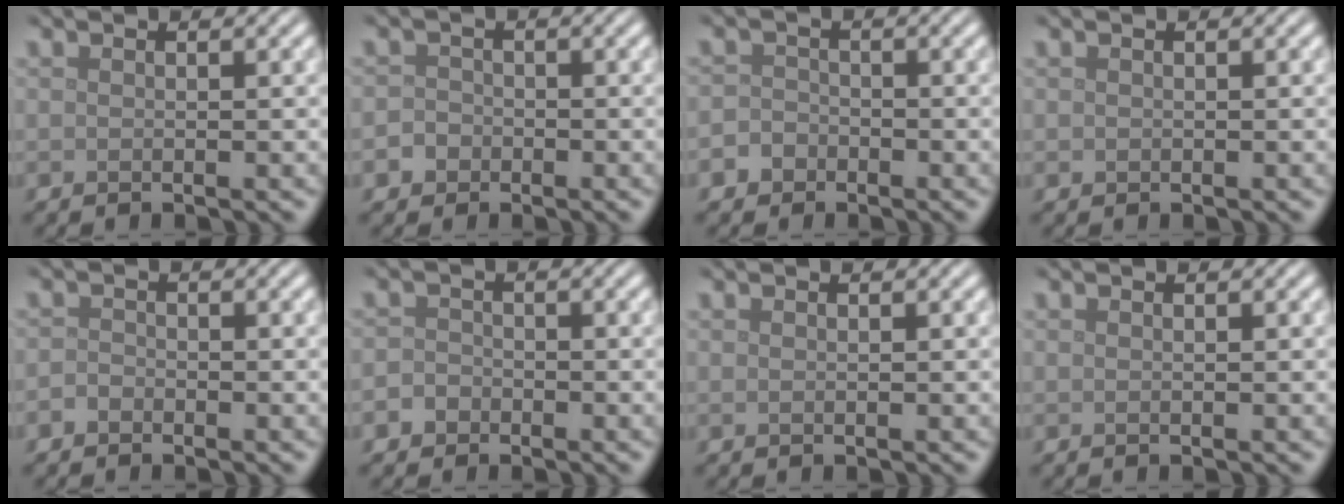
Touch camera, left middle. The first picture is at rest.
{"total": 2.0, "force": [-0.9, 1.7, 0.4], "torque": [0.008, 0.006, -0.023]}
{"total": 2.3, "force": [-1.3, 1.8, 0.5], "torque": [0.010, 0.005, -0.029]}
{"total": 0.0}
{"total": 1.0, "force": [-0.7, 0.6, 0.2], "torque": [-0.004, 0.002, -0.017]}
{"total": 1.7, "force": [-0.9, 1.4, 0.4], "torque": [0.008, 0.005, -0.021]}
{"total": 0.0}
{"total": 0.0}